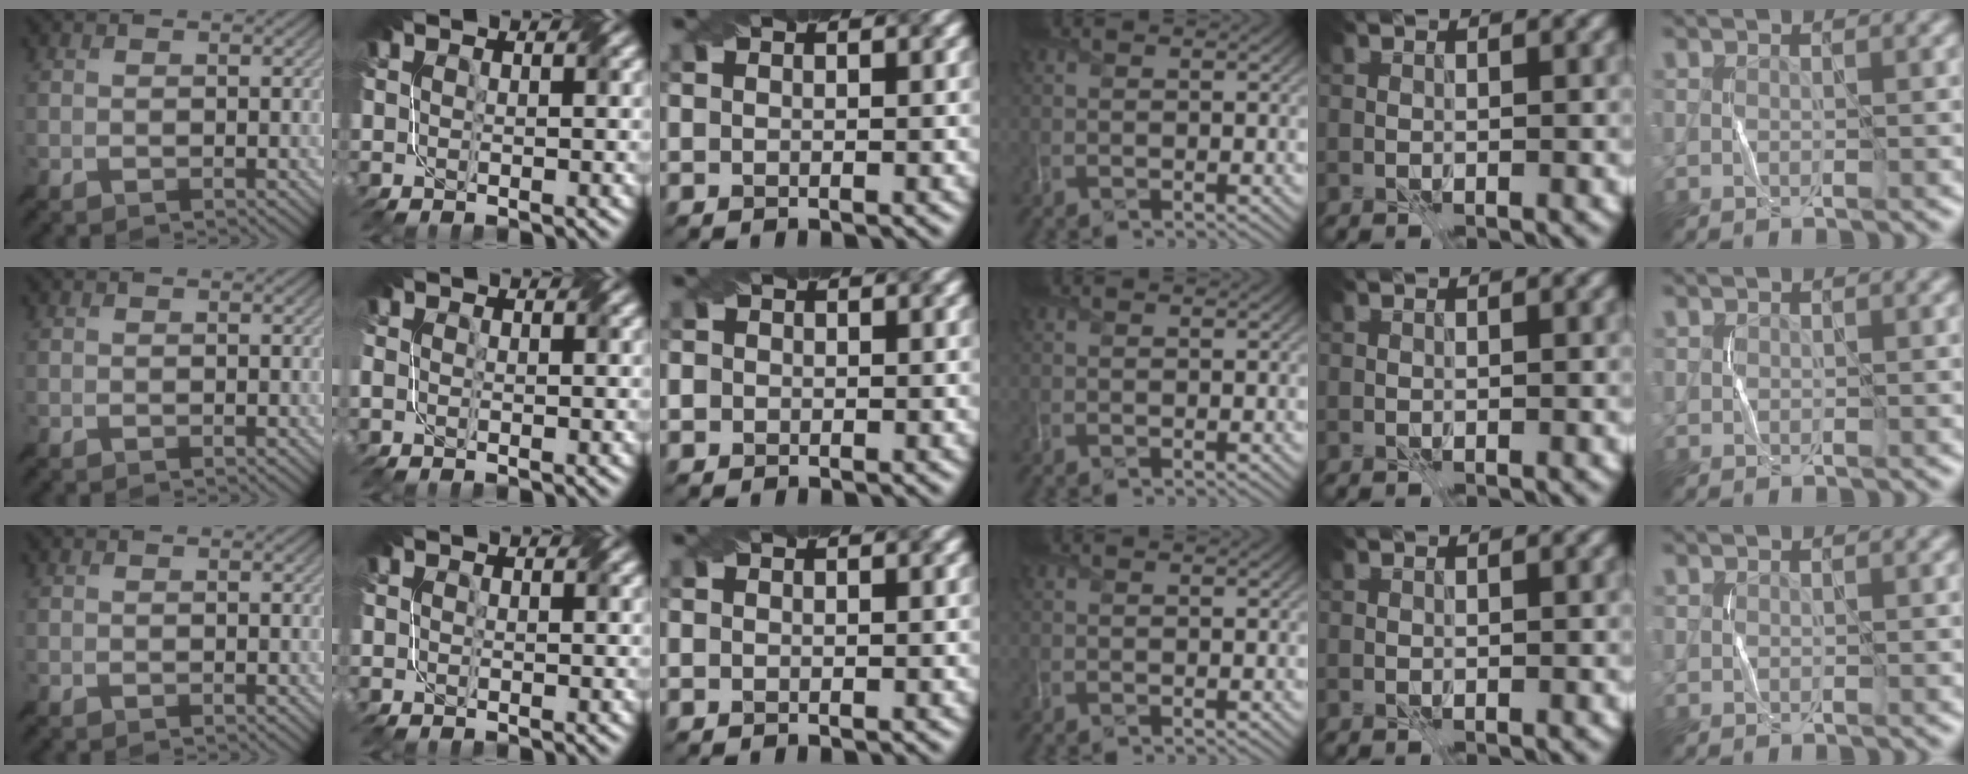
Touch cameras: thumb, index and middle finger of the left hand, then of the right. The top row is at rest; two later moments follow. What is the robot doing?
{"motion": "fold", "object": "file"}